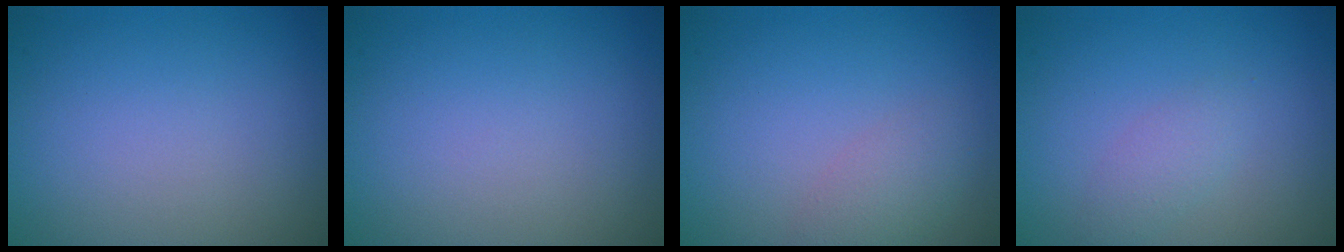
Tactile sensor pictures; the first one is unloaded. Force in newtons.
{"total": 0.0}
{"total": 2.1, "press": 2.1, "slide": 0.1}
{"total": 1.4, "press": 1.4, "slide": 0.0}